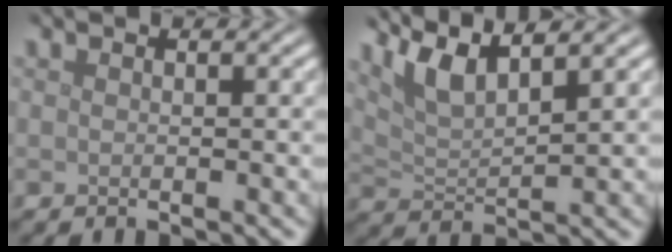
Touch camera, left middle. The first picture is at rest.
{"total": 4.8, "force": [3.5, 1.0, 3.1], "torque": [-0.064, 0.005, 0.070]}